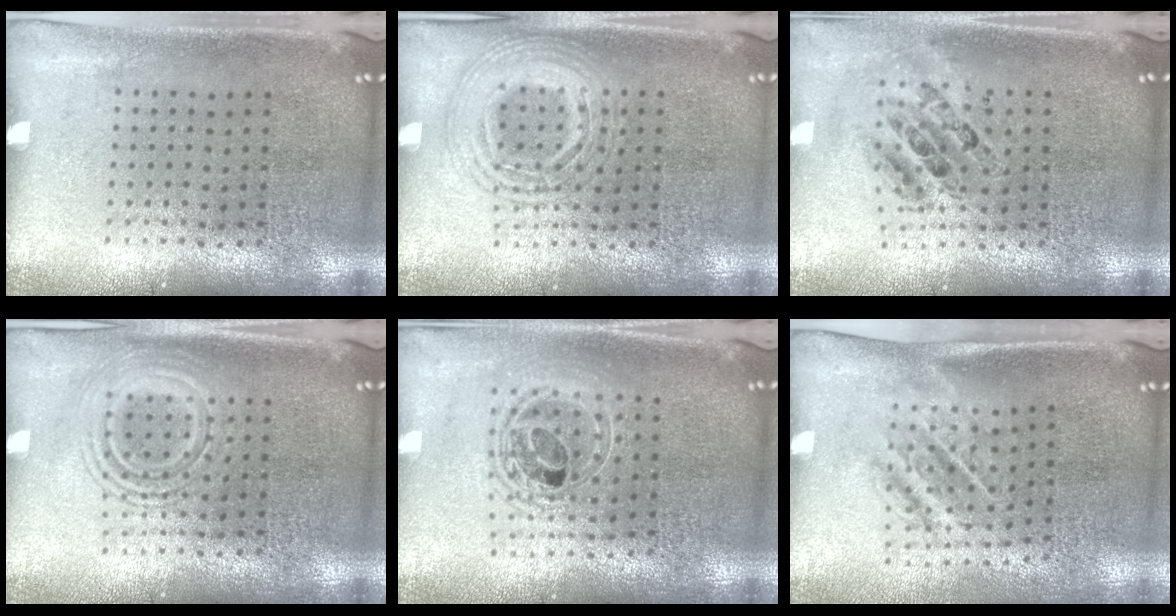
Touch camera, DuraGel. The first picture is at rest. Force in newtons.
{"total": 2.1, "press": 2.0, "slide": 0.3}
{"total": 0.8, "press": 0.7, "slide": 0.1}
{"total": 2.6, "press": 2.6, "slide": 0.4}
{"total": 1.6, "press": 1.4, "slide": 0.8}
{"total": 1.8, "press": 1.2, "slide": 1.3}